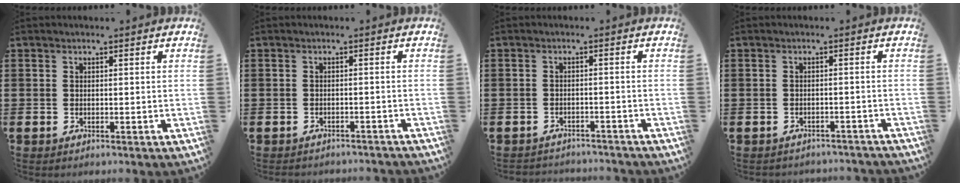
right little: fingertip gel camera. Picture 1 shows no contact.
{"total": 1.2, "force": [-1.2, 0.0, -0.1], "torque": [-0.002, 0.002, -0.025]}
{"total": 1.8, "force": [-1.7, 0.0, -0.2], "torque": [-0.002, 0.003, -0.039]}
{"total": 1.2, "force": [-1.2, 0.0, -0.1], "torque": [-0.003, 0.003, -0.027]}